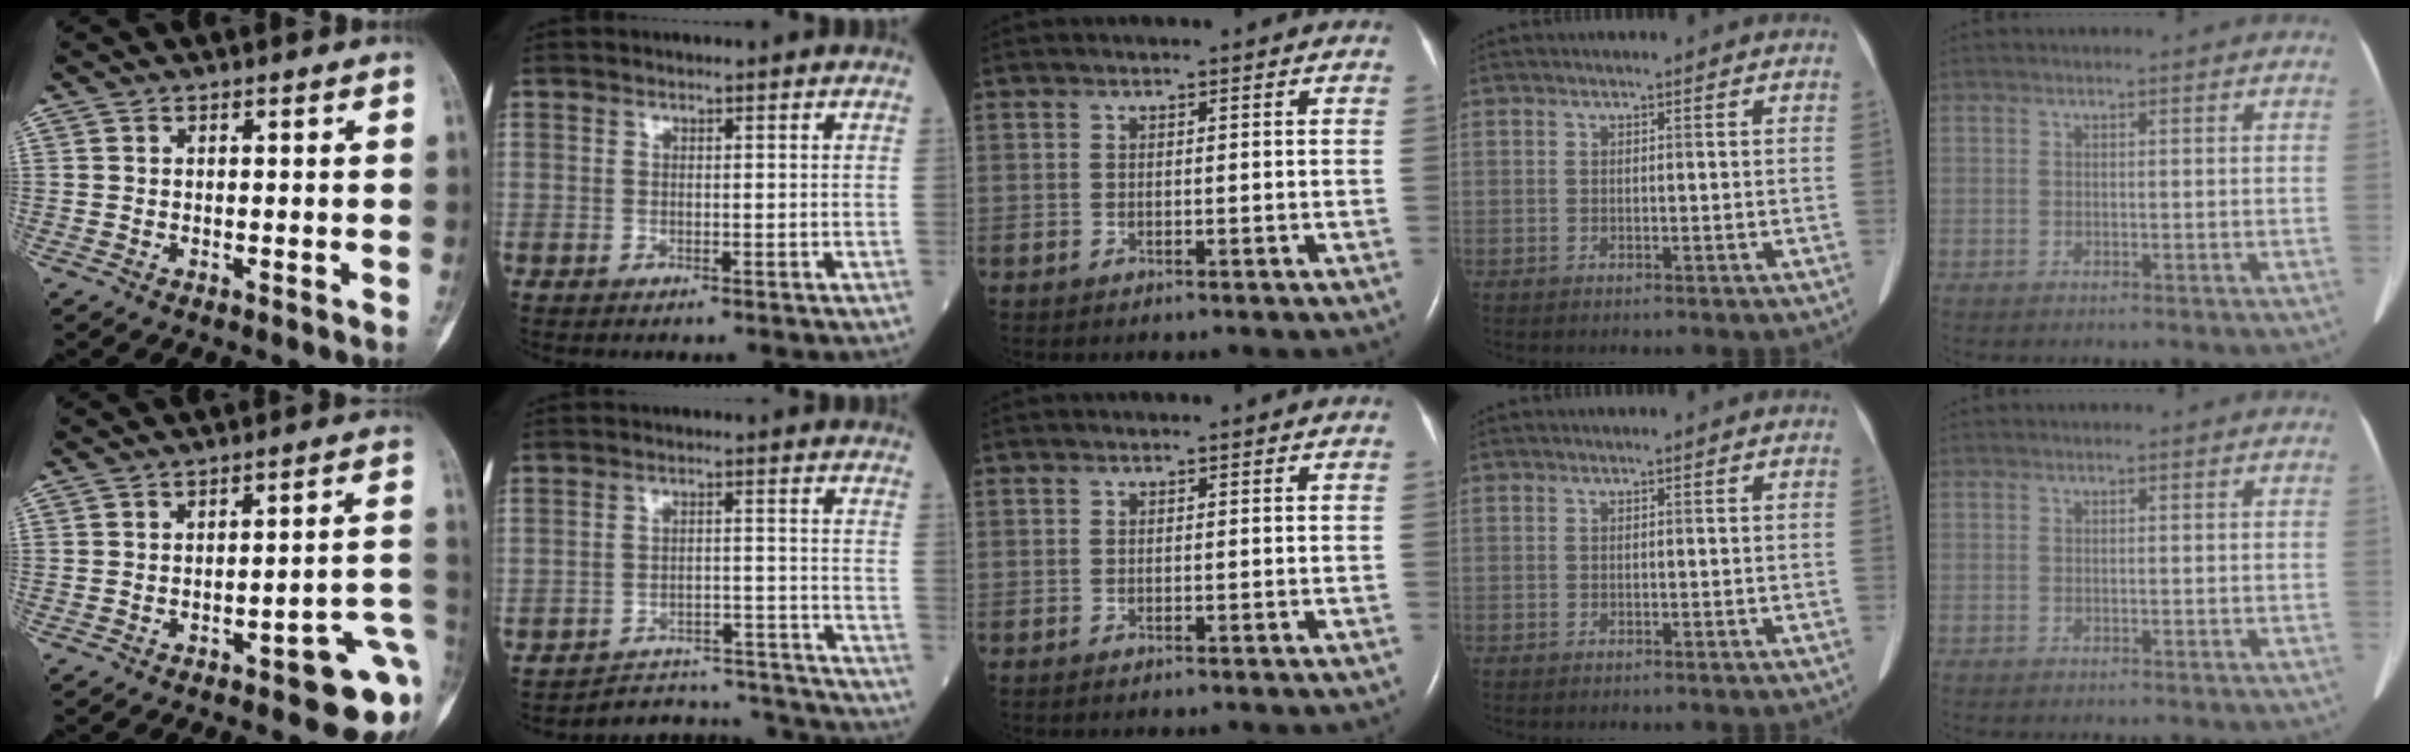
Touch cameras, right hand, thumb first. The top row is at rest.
{"thumb": {"total": 12.1, "force": [-4.7, 3.6, 10.5], "torque": [-0.096, 0.036, -0.050]}, "index": {"total": 12.9, "force": [-12.9, 0.9, -0.4], "torque": [0.018, 0.032, -0.170]}}